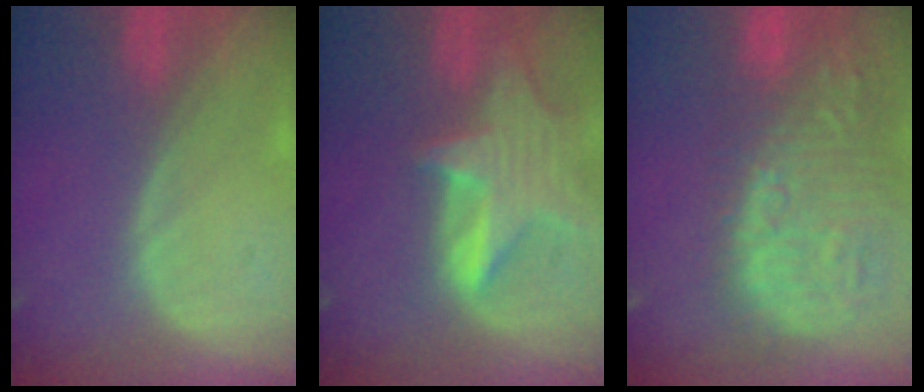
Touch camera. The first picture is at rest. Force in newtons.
{"total": 8.0, "press": 7.3, "slide": 3.3}
{"total": 16.0, "press": 13.2, "slide": 9.0}